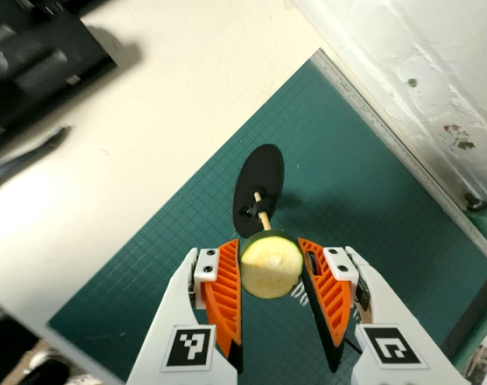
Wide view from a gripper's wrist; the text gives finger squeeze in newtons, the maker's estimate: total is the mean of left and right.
{"total": 9.3, "left": 9.4, "right": 9.3}